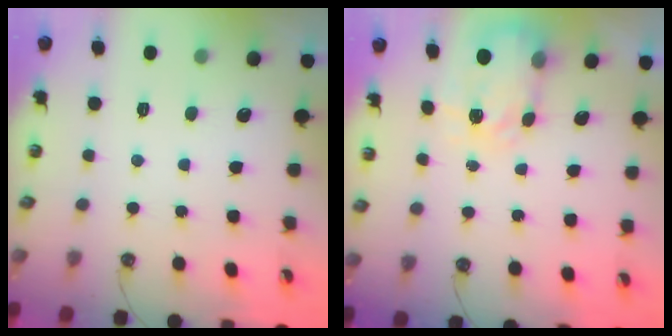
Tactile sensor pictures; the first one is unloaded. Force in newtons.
{"total": 4.9, "press": 4.9, "slide": 0.6}